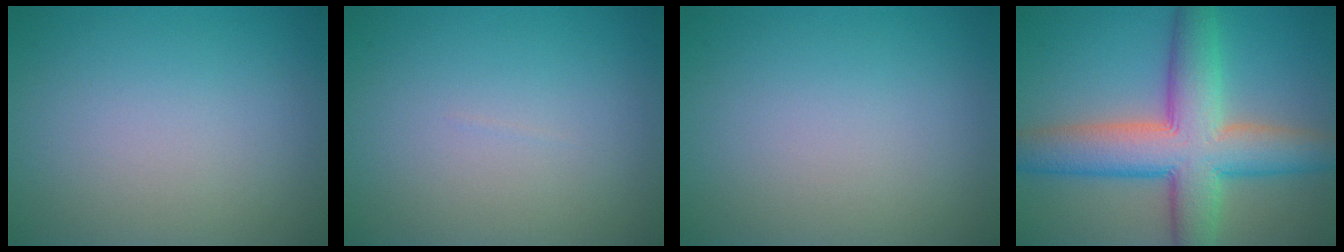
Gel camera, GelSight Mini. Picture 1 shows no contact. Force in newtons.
{"total": 0.0}
{"total": 0.0}
{"total": 10.0, "press": 10.0, "slide": 0.4}